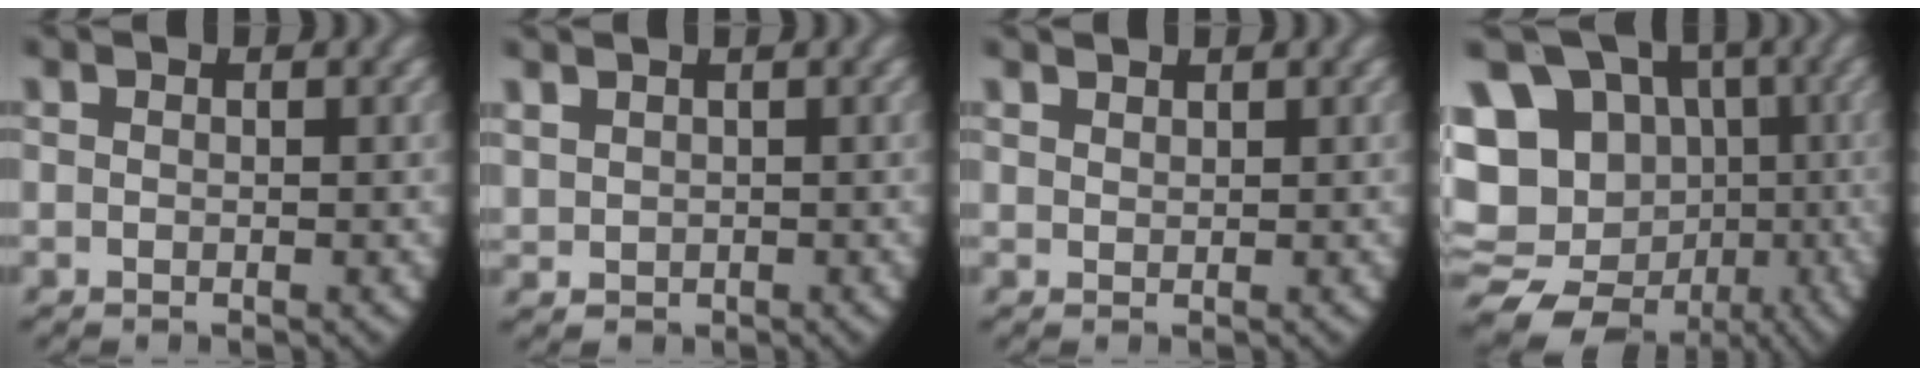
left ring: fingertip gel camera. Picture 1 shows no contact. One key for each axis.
{"total": 1.6, "fx": 0.6, "fy": 1.4, "fz": 0.5, "tx": -0.025, "ty": -0.015, "tz": 0.028}
{"total": 1.2, "fx": 1.2, "fy": -0.3, "fz": 0.0, "tx": 0.002, "ty": -0.004, "tz": 0.030}
{"total": 20.4, "fx": -3.1, "fy": 17.4, "fz": 10.2, "tx": -0.239, "ty": -0.088, "tz": -0.038}